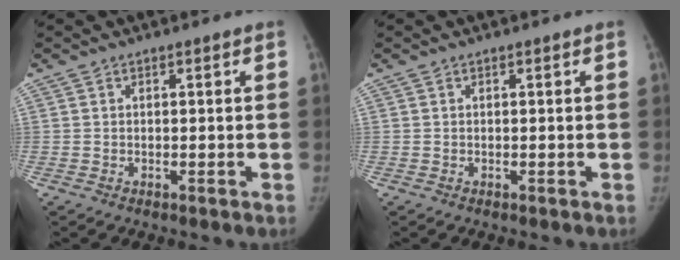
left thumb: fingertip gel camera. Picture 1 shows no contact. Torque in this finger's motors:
{"motor_torque": [0.10, 0.00, 0.17, -0.03, 0.02]}